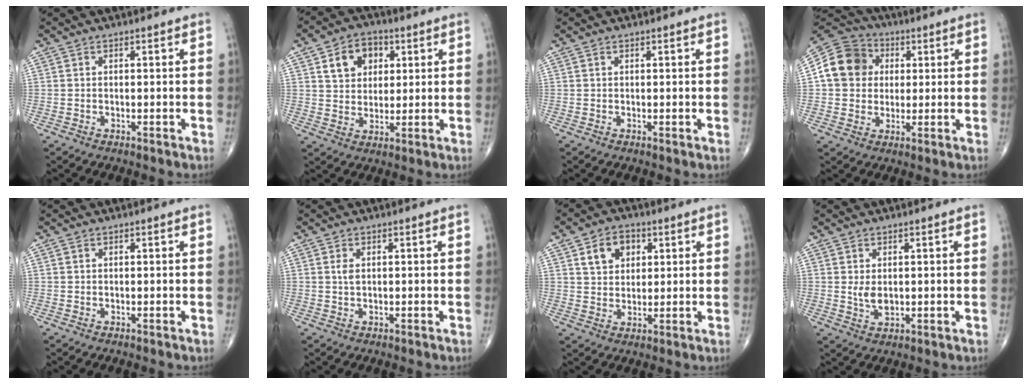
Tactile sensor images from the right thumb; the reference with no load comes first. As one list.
[{"total": 8.6, "force": [3.2, 6.6, 4.6], "torque": [-0.032, -0.007, 0.052]}, {"total": 0.0}, {"total": 12.2, "force": [1.9, 10.7, 5.4], "torque": [-0.079, 0.014, 0.023]}, {"total": 0.0}, {"total": 1.3, "force": [0.4, 0.7, 1.1], "torque": [-0.021, 0.003, 0.010]}, {"total": 7.1, "force": [2.8, 5.3, 3.8], "torque": [-0.027, -0.007, 0.046]}, {"total": 3.0, "force": [0.4, 1.7, 2.5], "torque": [-0.034, -0.009, 0.014]}]